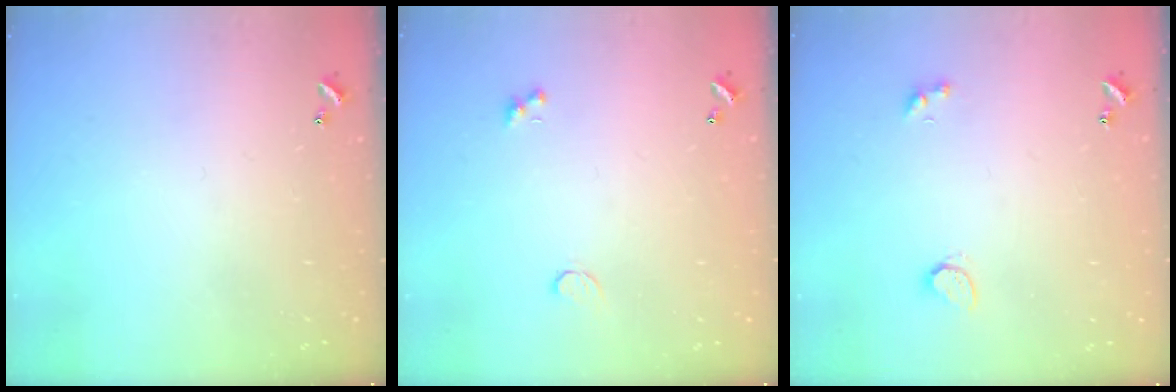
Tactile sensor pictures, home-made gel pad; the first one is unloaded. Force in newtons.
{"total": 0.8, "press": 0.7, "slide": 0.4}
{"total": 2.3, "press": 2.3, "slide": 0.5}